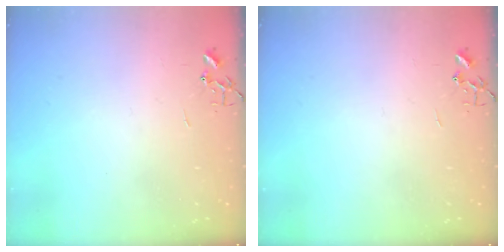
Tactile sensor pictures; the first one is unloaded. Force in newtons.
{"total": 0.0}